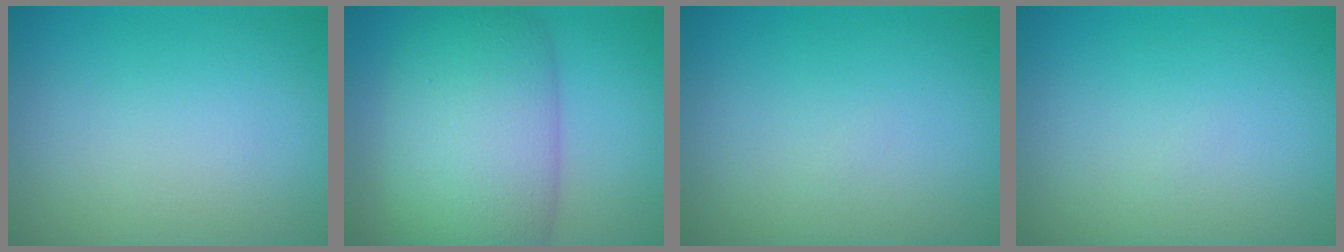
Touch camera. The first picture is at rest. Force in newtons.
{"total": 11.1, "press": 11.1, "slide": 0.4}
{"total": 0.0}
{"total": 0.0}